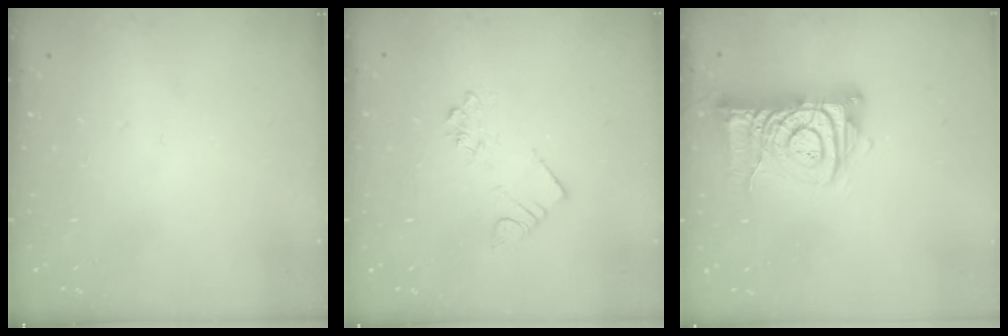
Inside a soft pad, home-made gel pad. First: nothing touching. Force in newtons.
{"total": 4.2, "press": 4.1, "slide": 0.6}
{"total": 11.6, "press": 11.5, "slide": 1.4}